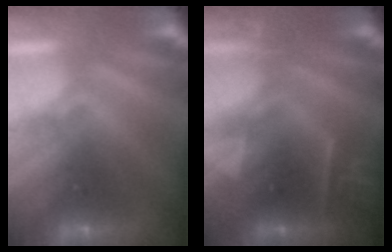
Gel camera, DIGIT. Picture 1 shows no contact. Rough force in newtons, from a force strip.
{"total": 2.4}